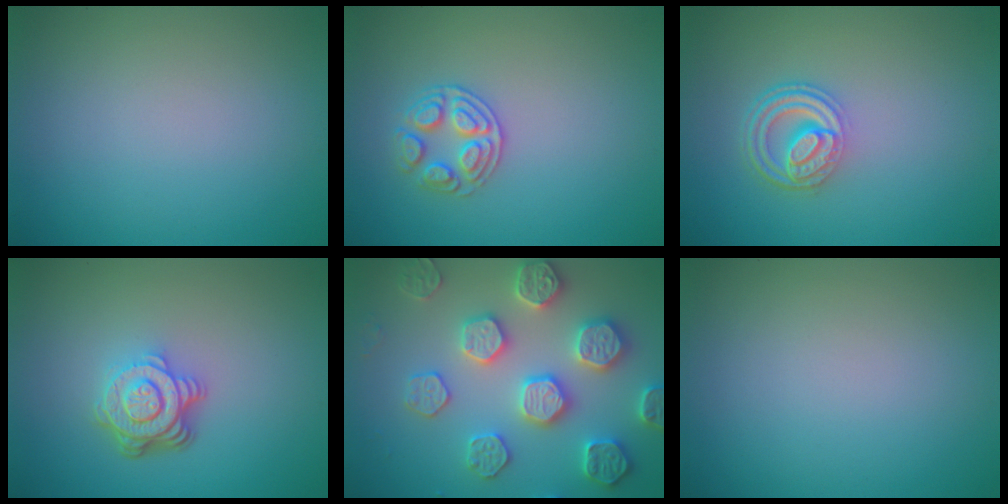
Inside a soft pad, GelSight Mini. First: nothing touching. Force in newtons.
{"total": 2.6, "press": 2.6, "slide": 0.4}
{"total": 4.3, "press": 3.3, "slide": 2.8}
{"total": 4.9, "press": 3.4, "slide": 3.5}
{"total": 5.8, "press": 5.6, "slide": 1.3}
{"total": 0.0}